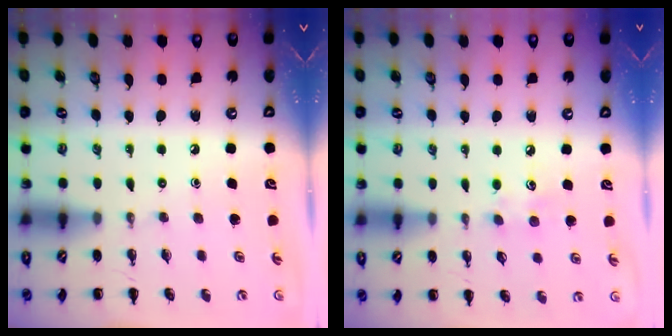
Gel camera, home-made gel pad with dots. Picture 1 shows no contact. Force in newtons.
{"total": 4.5, "press": 4.3, "slide": 1.3}